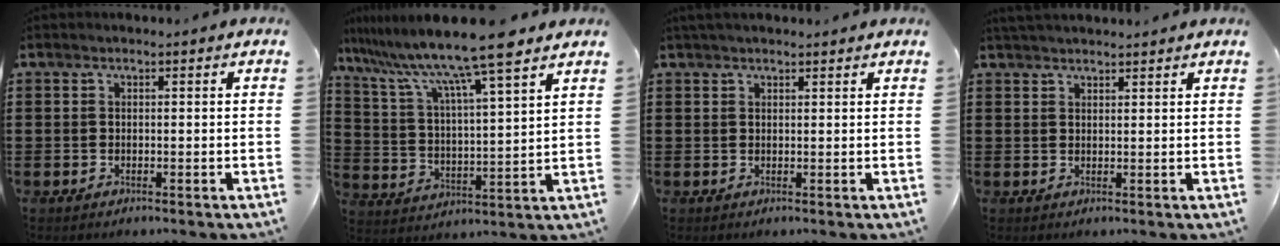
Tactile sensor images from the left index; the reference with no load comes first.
{"total": 10.7, "force": [9.1, -0.4, 5.7], "torque": [-0.146, -0.054, 0.146]}
{"total": 1.4, "force": [1.3, 0.3, 0.4], "torque": [-0.010, 0.002, 0.025]}
{"total": 2.0, "force": [1.9, 0.2, 0.2], "torque": [-0.009, 0.001, 0.038]}